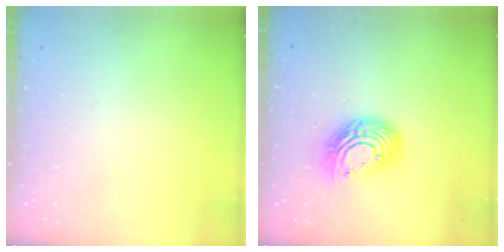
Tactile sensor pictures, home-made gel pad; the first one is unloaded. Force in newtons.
{"total": 13.4, "press": 13.4, "slide": 1.0}